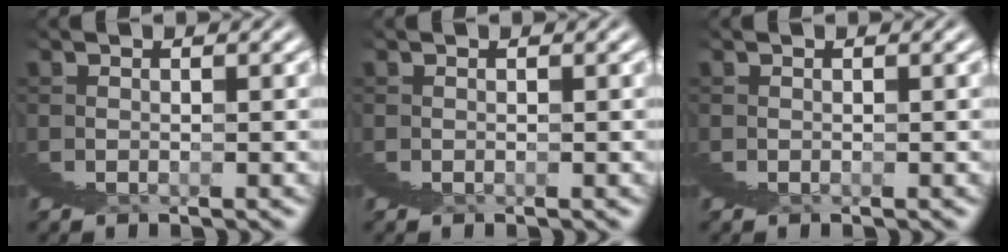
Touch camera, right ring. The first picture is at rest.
{"total": 0.0}
{"total": 0.0}